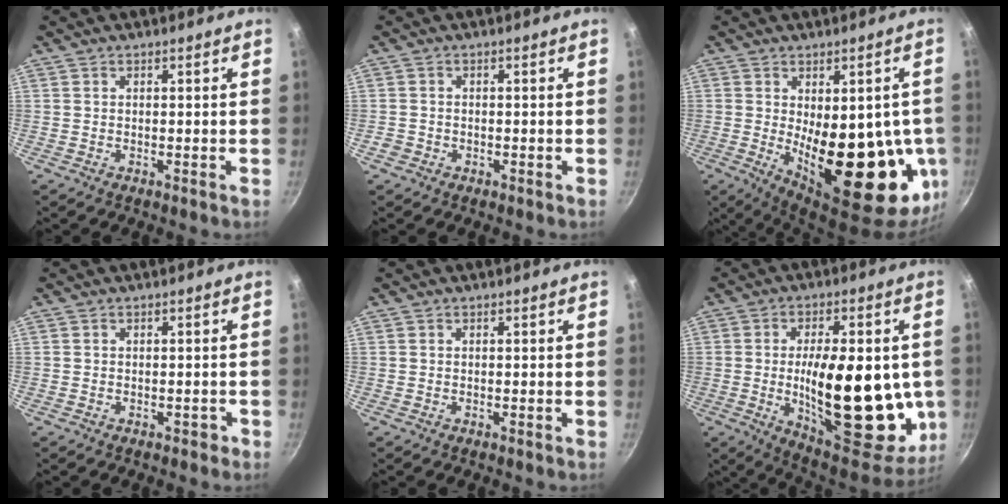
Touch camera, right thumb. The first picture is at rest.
{"total": 1.7, "force": [-0.8, 1.4, 0.5], "torque": [-0.007, 0.005, -0.012]}
{"total": 23.2, "force": [-2.4, 10.7, 20.5], "torque": [-0.228, -0.026, -0.008]}
{"total": 1.1, "force": [-0.6, 0.8, 0.4], "torque": [0.008, 0.013, -0.002]}
{"total": 0.0}
{"total": 26.8, "force": [-1.9, 11.6, 24.0], "torque": [-0.323, -0.018, -0.017]}